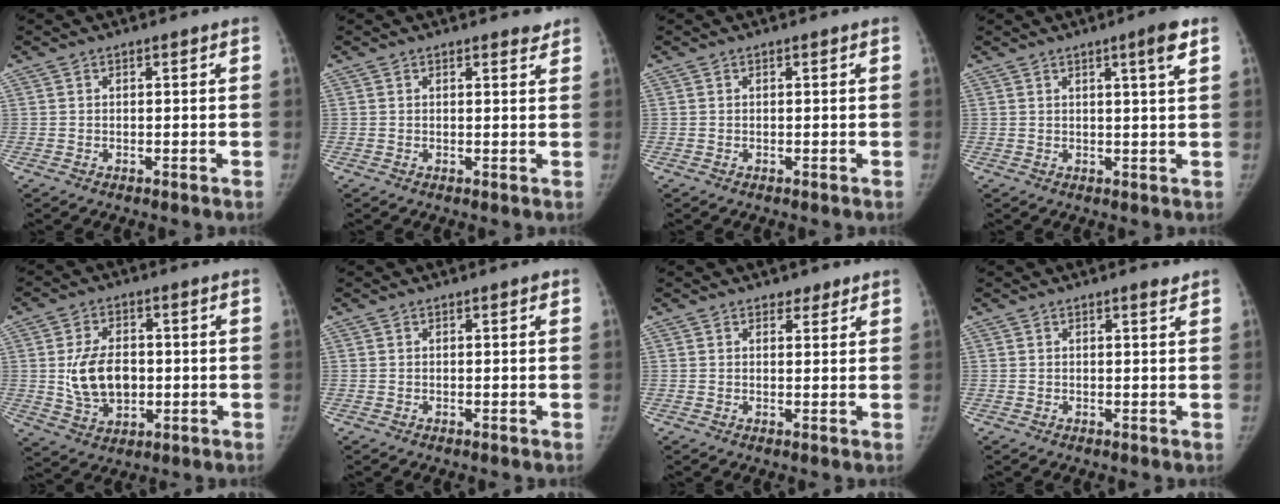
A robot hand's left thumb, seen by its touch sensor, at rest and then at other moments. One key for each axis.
{"total": 1.6, "fx": 1.5, "fy": 0.5, "fz": 0.5, "tx": 0.001, "ty": -0.011, "tz": 0.015}
{"total": 0.0}
{"total": 4.2, "fx": 2.2, "fy": 0.0, "fz": 3.6, "tx": -0.051, "ty": -0.012, "tz": 0.031}
{"total": 10.3, "fx": 0.0, "fy": 6.9, "fz": 7.7, "tx": -0.119, "ty": -0.002, "tz": 0.007}
{"total": 0.5, "fx": 0.3, "fy": 0.2, "fz": 0.4, "tx": -0.007, "ty": 0.000, "tz": 0.002}
{"total": 2.2, "fx": 1.7, "fy": 1.3, "fz": 0.6, "tx": 0.006, "ty": -0.010, "tz": 0.020}
{"total": 1.3, "fx": 1.0, "fy": 0.2, "fz": 0.8, "tx": -0.011, "ty": -0.007, "tz": 0.015}